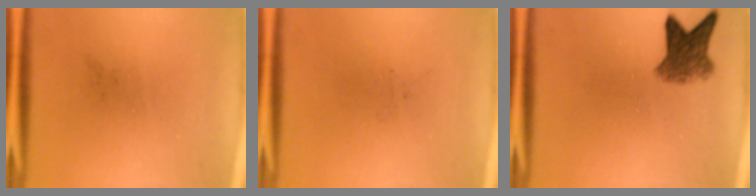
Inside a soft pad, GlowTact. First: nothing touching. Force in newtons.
{"total": 0.0}
{"total": 5.3}